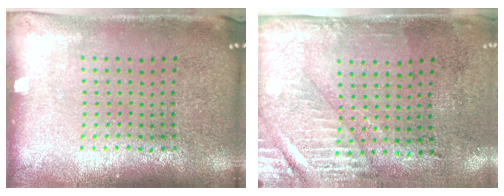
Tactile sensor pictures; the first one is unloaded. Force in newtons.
{"total": 3.0, "press": 2.5, "slide": 1.6}